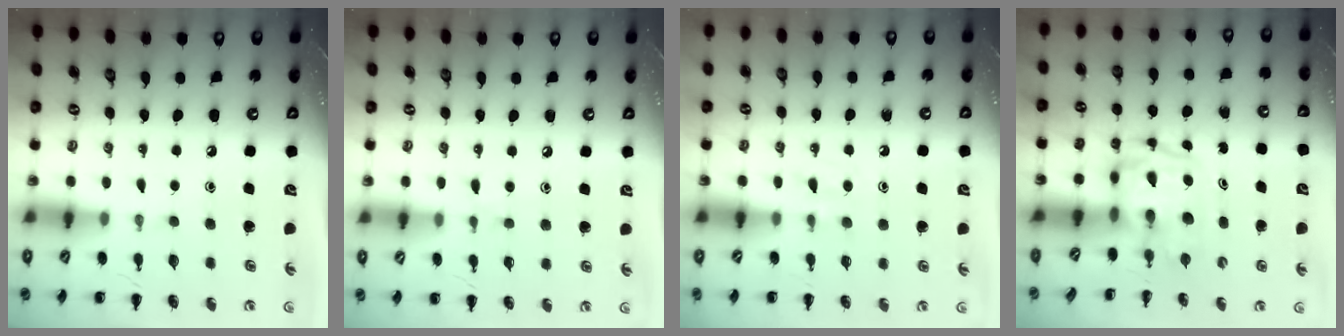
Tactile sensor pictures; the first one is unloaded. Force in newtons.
{"total": 3.7, "press": 3.4, "slide": 1.5}
{"total": 3.6, "press": 3.3, "slide": 1.4}
{"total": 3.7, "press": 3.7, "slide": 0.5}